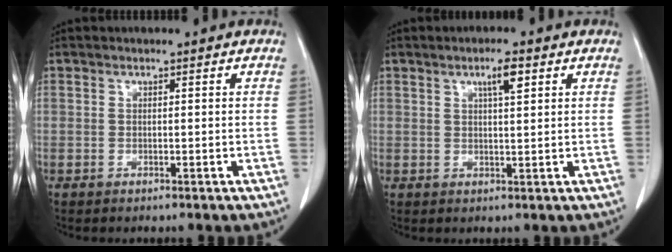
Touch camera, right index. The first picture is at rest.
{"total": 3.5, "force": [1.9, 0.5, 3.0], "torque": [-0.047, 0.001, 0.031]}